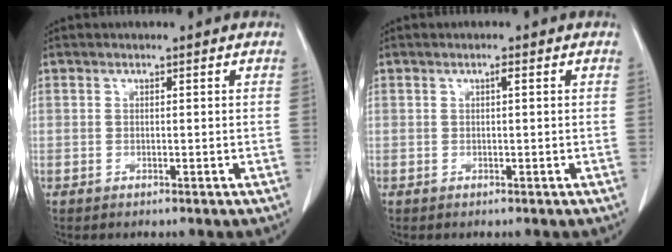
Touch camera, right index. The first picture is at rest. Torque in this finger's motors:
{"motor_torque": [0.13, -0.05, 0.03, 0.01]}